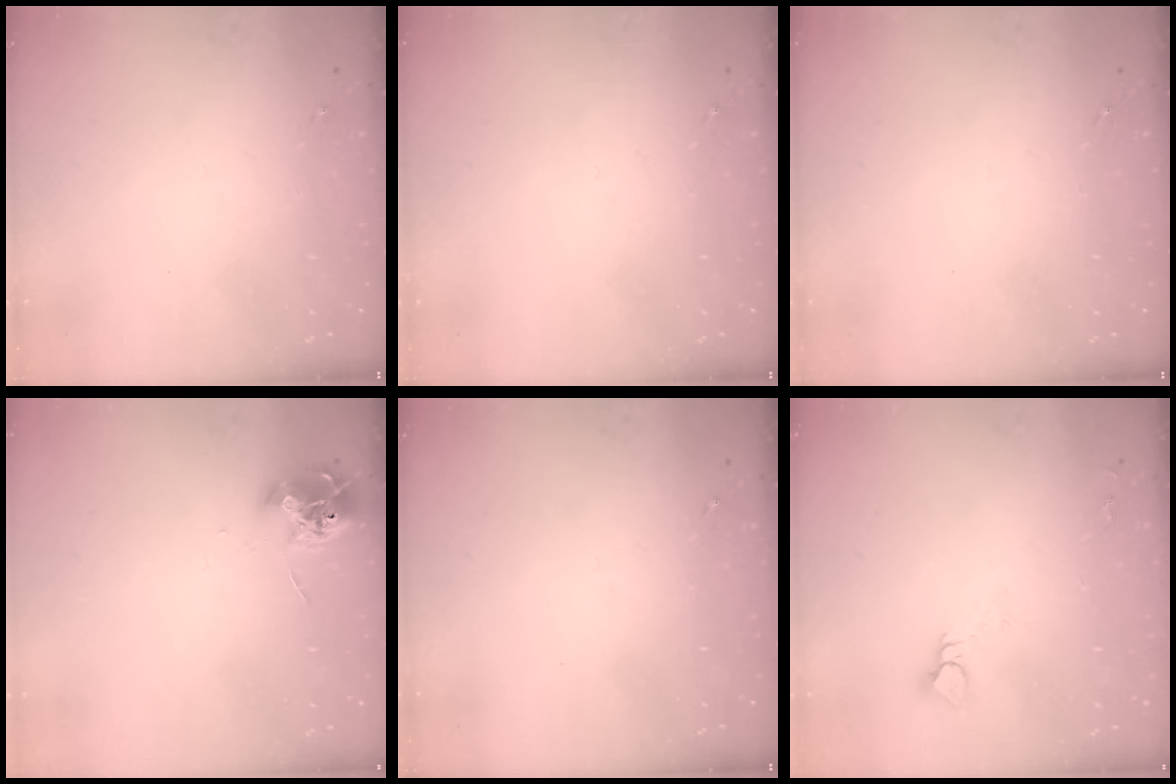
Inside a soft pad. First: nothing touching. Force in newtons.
{"total": 0.0}
{"total": 0.0}
{"total": 9.3, "press": 9.3, "slide": 1.0}
{"total": 0.0}
{"total": 4.6, "press": 4.5, "slide": 0.5}